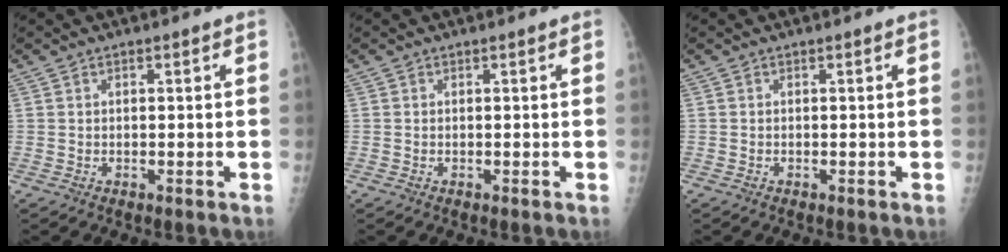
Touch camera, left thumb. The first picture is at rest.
{"total": 0.0}
{"total": 0.0}